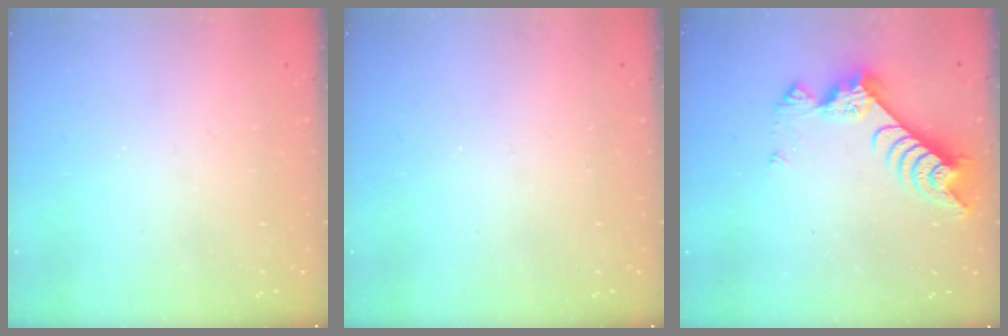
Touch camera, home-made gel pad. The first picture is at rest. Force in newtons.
{"total": 1.7, "press": 1.7, "slide": 0.2}
{"total": 9.5, "press": 9.4, "slide": 1.0}